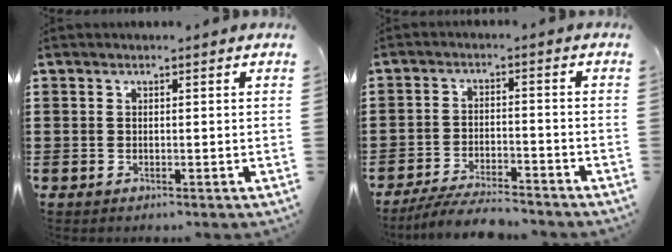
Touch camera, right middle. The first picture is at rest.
{"total": 5.4, "force": [-5.1, 0.3, 1.8], "torque": [-0.037, -0.004, -0.098]}